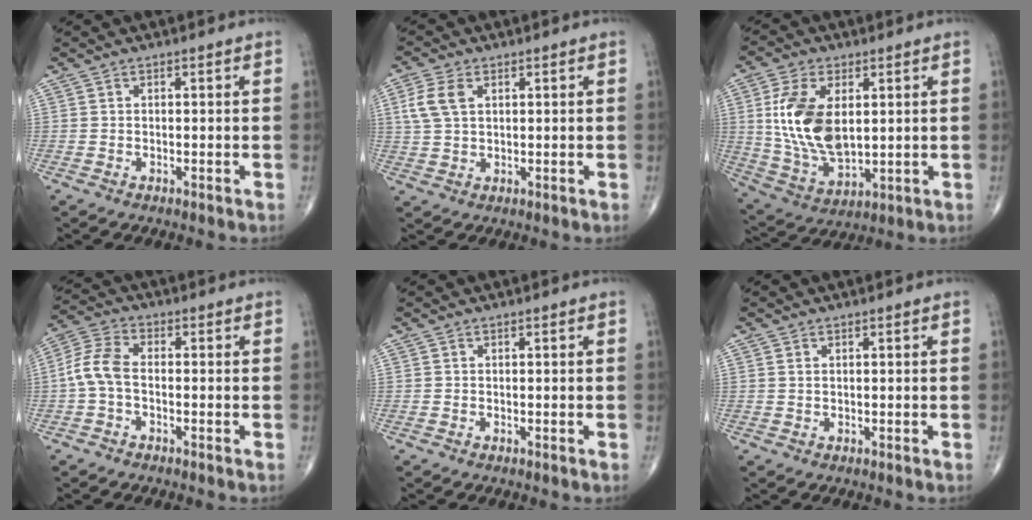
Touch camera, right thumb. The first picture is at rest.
{"total": 5.8, "force": [1.8, 3.5, 4.2], "torque": [-0.096, 0.006, 0.038]}
{"total": 15.2, "force": [2.7, 8.5, 12.4], "torque": [-0.237, -0.015, 0.063]}
{"total": 6.4, "force": [-1.0, 3.5, 5.2], "torque": [-0.118, 0.019, -0.030]}
{"total": 0.0}
{"total": 0.6, "force": [0.3, 0.3, 0.4], "torque": [-0.011, 0.003, 0.007]}